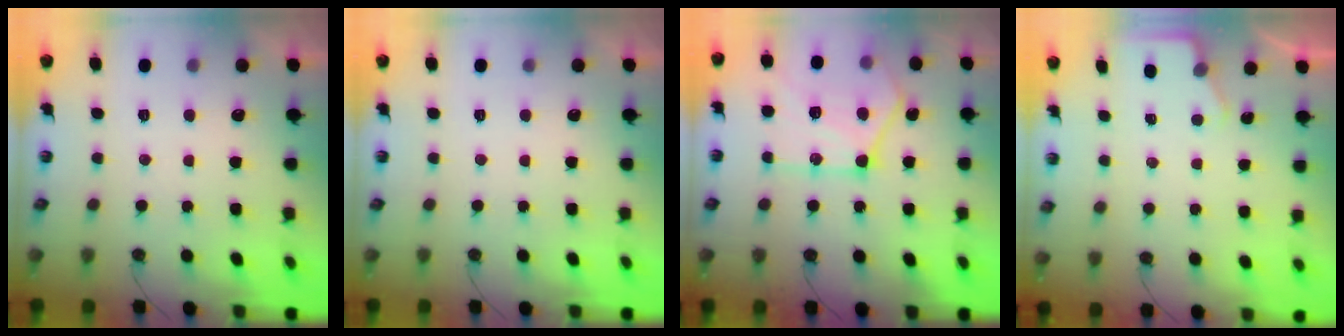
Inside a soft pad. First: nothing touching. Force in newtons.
{"total": 0.0}
{"total": 19.2, "press": 19.1, "slide": 1.7}
{"total": 3.0, "press": 2.9, "slide": 0.5}